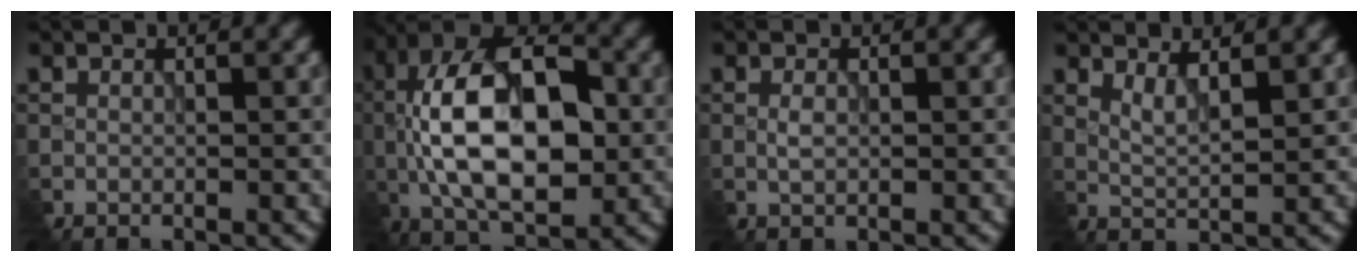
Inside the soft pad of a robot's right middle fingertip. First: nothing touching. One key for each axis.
{"total": 13.3, "fx": -1.0, "fy": 6.9, "fz": 11.4, "tx": -0.202, "ty": 0.023, "tz": -0.027}
{"total": 1.0, "fx": -0.4, "fy": 0.5, "fz": 0.8, "tx": -0.023, "ty": -0.001, "tz": -0.005}
{"total": 2.2, "fx": 1.4, "fy": 0.4, "fz": 1.6, "tx": -0.033, "ty": -0.005, "tz": 0.030}